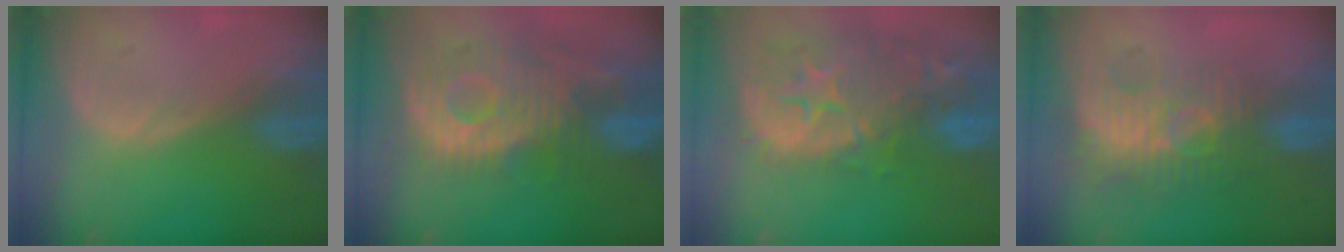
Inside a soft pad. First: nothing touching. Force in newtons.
{"total": 12.4, "press": 10.9, "slide": 5.9}
{"total": 14.6, "press": 11.8, "slide": 8.6}
{"total": 9.9, "press": 8.5, "slide": 5.0}